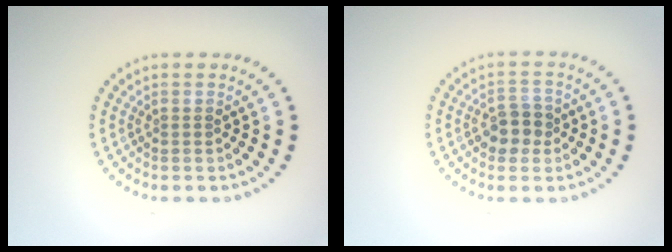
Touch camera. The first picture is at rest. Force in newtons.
{"total": 2.7, "press": 2.6, "slide": 0.7}